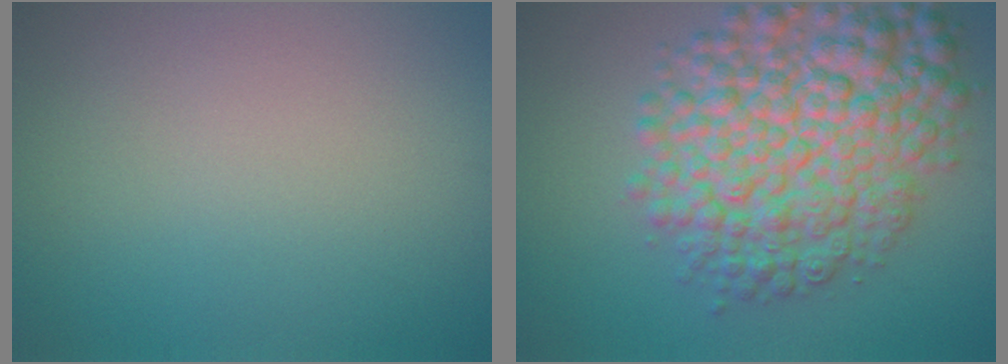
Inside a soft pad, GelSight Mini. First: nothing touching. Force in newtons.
{"total": 10.0, "press": 10.0, "slide": 0.3}